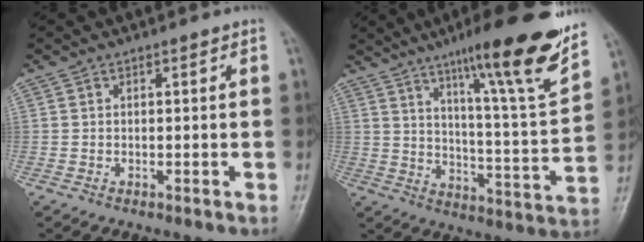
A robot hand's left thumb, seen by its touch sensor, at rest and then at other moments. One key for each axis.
{"total": 20.7, "fx": 13.9, "fy": 2.1, "fz": 15.2, "tx": -0.198, "ty": -0.070, "tz": 0.212}